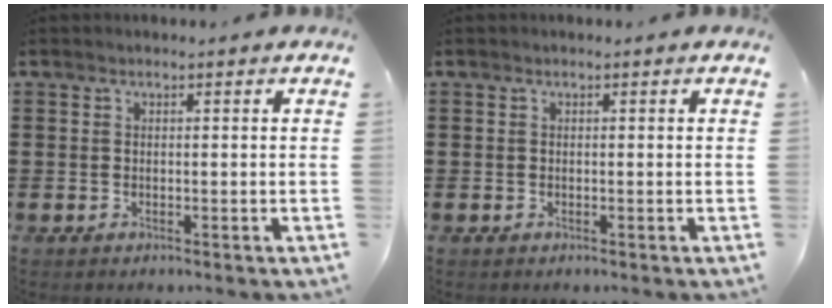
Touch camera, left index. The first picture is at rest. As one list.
[{"total": 0.0}]